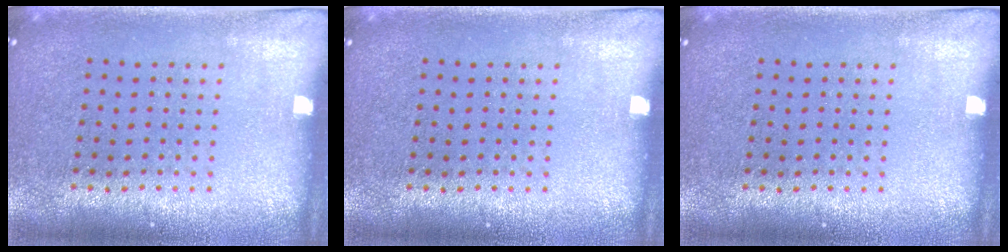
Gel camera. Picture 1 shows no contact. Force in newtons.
{"total": 0.0}
{"total": 0.0}